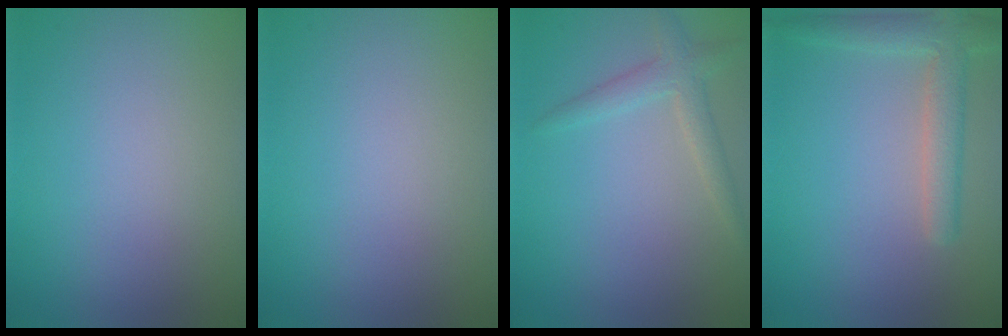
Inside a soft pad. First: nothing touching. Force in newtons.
{"total": 0.0}
{"total": 2.1, "press": 2.1, "slide": 0.0}
{"total": 3.5, "press": 3.5, "slide": 0.3}